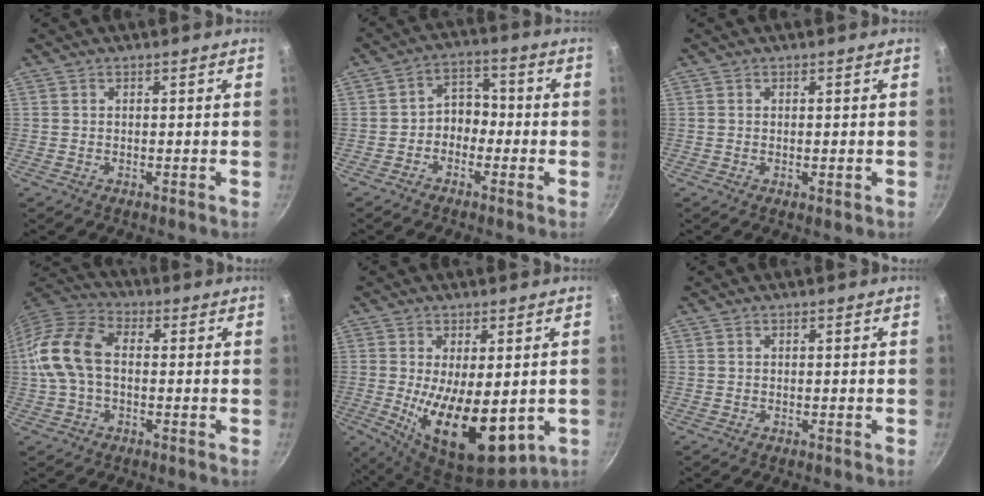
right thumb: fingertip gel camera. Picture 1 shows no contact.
{"total": 5.4, "force": [-1.8, 4.2, 2.9], "torque": [-0.009, 0.035, -0.040]}
{"total": 1.2, "force": [-0.3, 0.3, 1.1], "torque": [-0.017, -0.004, -0.004]}
{"total": 13.4, "force": [0.0, 8.5, 10.3], "torque": [-0.194, 0.038, -0.016]}
{"total": 15.7, "force": [-1.7, 7.3, 13.8], "torque": [-0.218, -0.025, -0.007]}
{"total": 0.0}